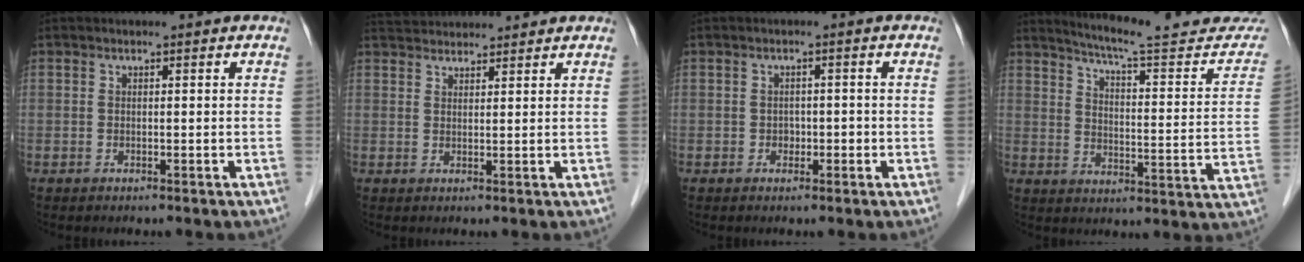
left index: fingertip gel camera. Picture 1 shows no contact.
{"total": 6.6, "force": [6.4, 0.8, 1.4], "torque": [-0.027, 0.040, 0.103]}
{"total": 1.3, "force": [-0.4, 1.1, 0.6], "torque": [-0.008, 0.005, -0.004]}
{"total": 20.8, "force": [19.3, 1.5, 7.6], "torque": [-0.099, -0.065, 0.243]}